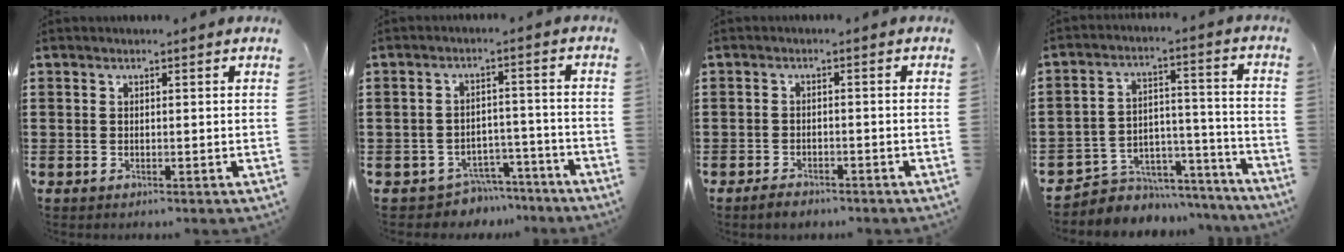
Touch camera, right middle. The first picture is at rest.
{"total": 4.3, "force": [-4.1, 1.3, 0.4], "torque": [-0.013, 0.010, -0.084]}
{"total": 1.8, "force": [-1.6, 0.5, 0.5], "torque": [-0.013, 0.001, -0.034]}
{"total": 5.1, "force": [-4.4, 2.7, 0.3], "torque": [-0.010, 0.018, -0.089]}